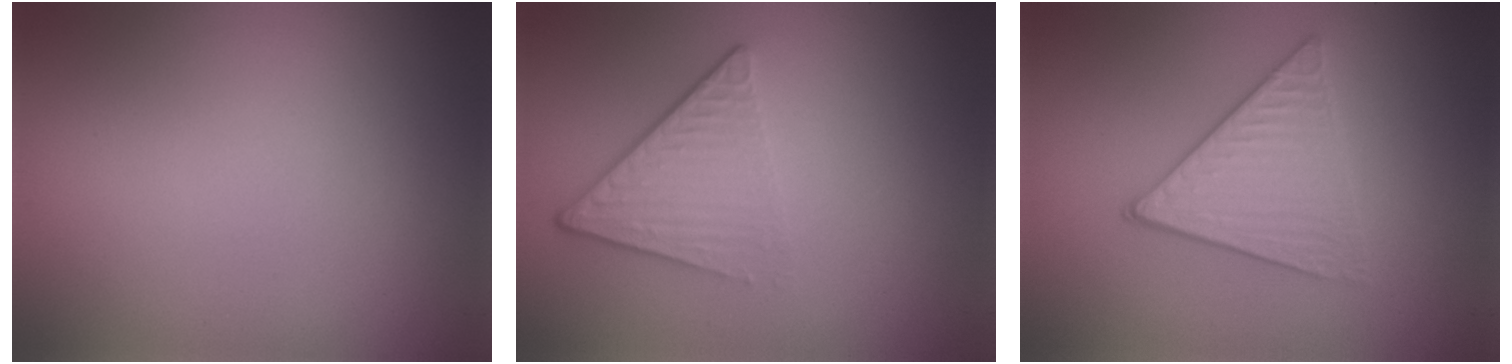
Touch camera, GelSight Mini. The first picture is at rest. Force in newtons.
{"total": 4.6, "press": 2.9, "slide": 3.5}
{"total": 3.9, "press": 3.3, "slide": 2.0}